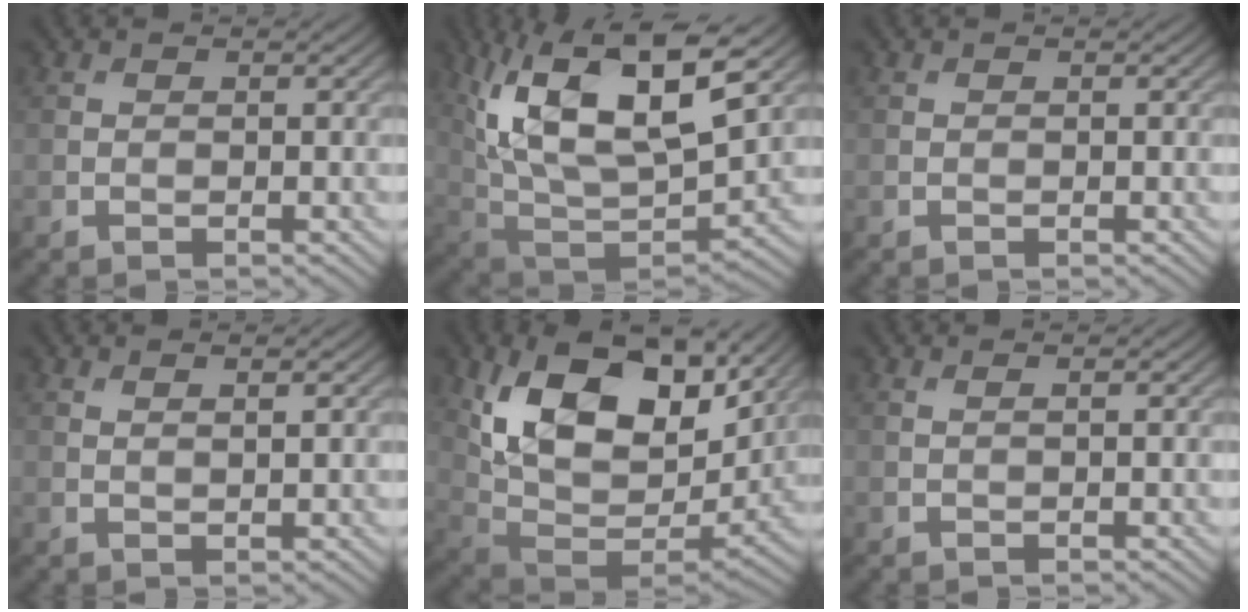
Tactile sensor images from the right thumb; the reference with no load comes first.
{"total": 17.6, "force": [7.1, 7.6, 14.2], "torque": [-0.291, 0.017, 0.124]}
{"total": 0.0}
{"total": 1.3, "force": [0.9, 0.1, 0.9], "torque": [-0.015, -0.002, 0.015]}
{"total": 18.9, "force": [7.6, 11.0, 13.3], "torque": [-0.261, 0.016, 0.138]}
{"total": 0.5, "force": [0.3, 0.0, 0.4], "torque": [-0.009, 0.004, 0.001]}